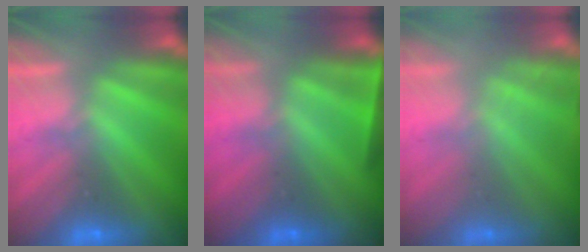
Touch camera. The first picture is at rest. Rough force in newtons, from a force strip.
{"total": 4.6}
{"total": 2.5}